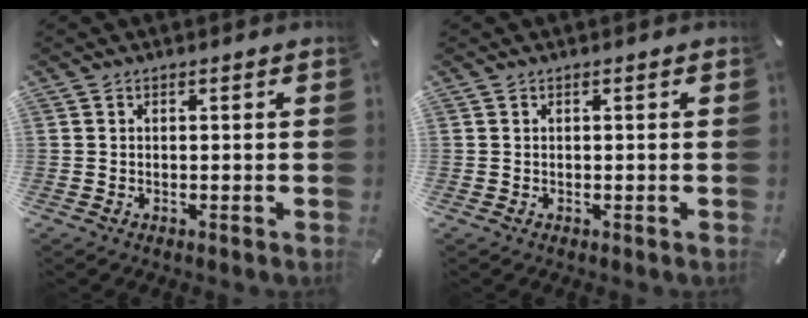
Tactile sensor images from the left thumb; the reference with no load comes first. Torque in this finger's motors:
{"motor_torque": [-0.02, -0.02, 0.00, 0.00, 0.00]}